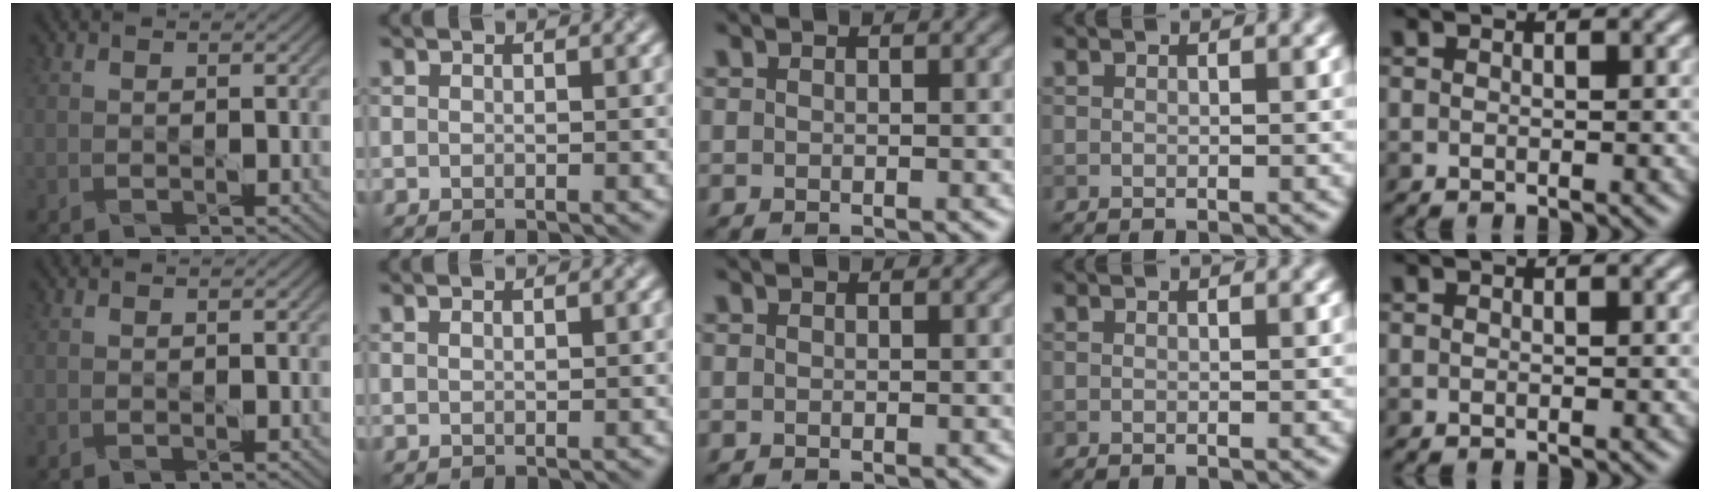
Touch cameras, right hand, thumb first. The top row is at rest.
{"index": {"total": 0.6, "force": [0.4, 0.2, 0.3], "torque": [-0.007, 0.001, 0.009]}}